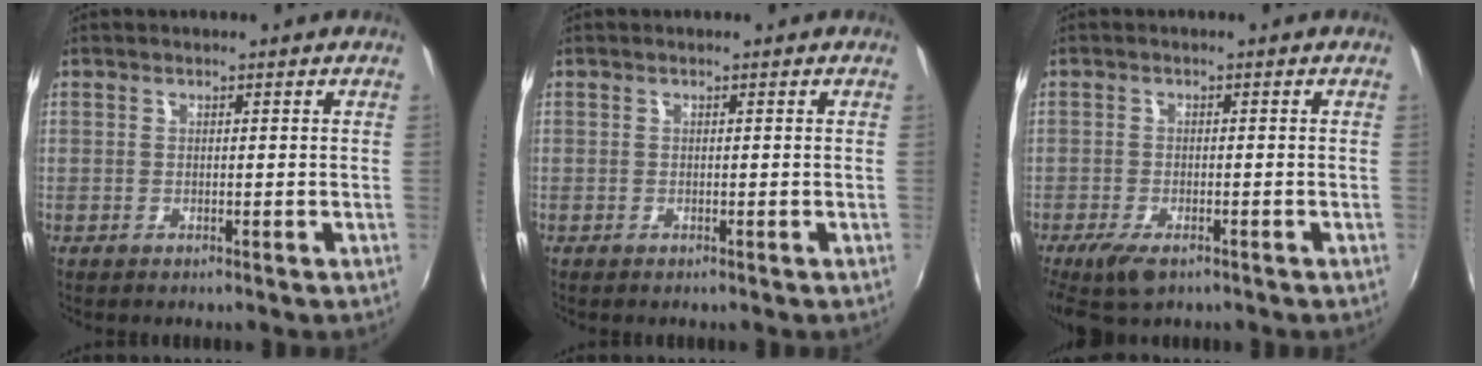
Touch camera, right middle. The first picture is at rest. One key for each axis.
{"total": 0.0}
{"total": 5.9, "fx": -3.8, "fy": 2.4, "fz": 3.8, "tx": -0.092, "ty": -0.023, "tz": -0.069}